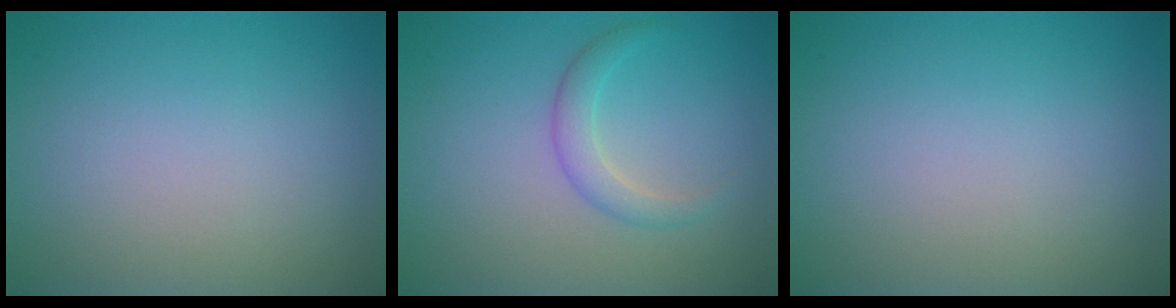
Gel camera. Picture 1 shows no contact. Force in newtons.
{"total": 1.9, "press": 1.9, "slide": 0.2}
{"total": 0.0}